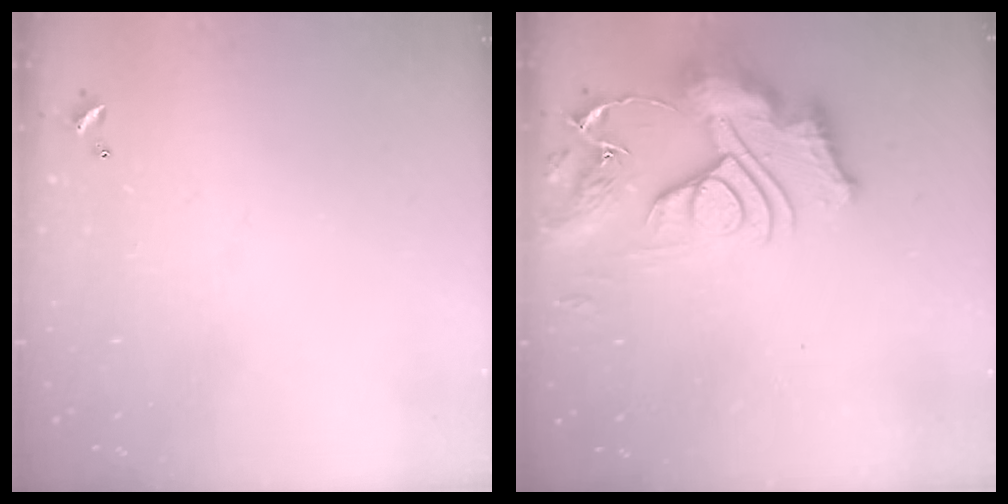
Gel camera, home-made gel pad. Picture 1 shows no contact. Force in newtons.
{"total": 15.3, "press": 15.2, "slide": 1.6}